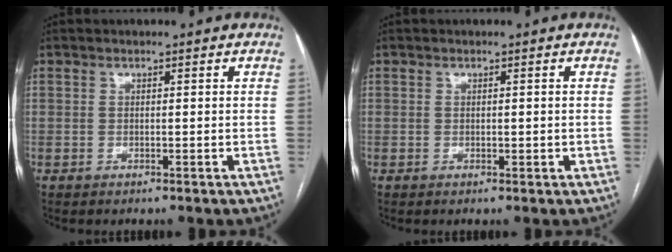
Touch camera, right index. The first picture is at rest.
{"total": 0.8, "force": [0.1, 0.5, 0.6], "torque": [-0.008, -0.002, 0.003]}